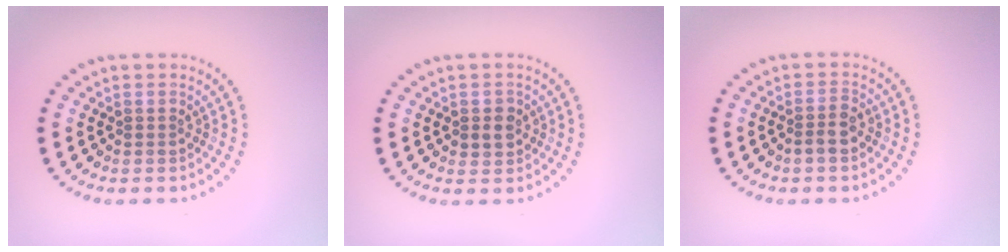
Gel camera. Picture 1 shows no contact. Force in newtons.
{"total": 1.8, "press": 1.7, "slide": 0.6}
{"total": 1.7, "press": 1.6, "slide": 0.7}